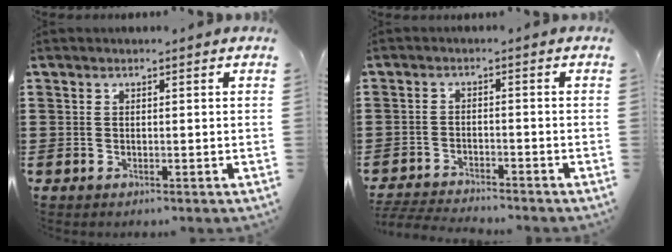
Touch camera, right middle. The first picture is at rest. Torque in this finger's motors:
{"motor_torque": [0.36, -0.07, 0.08, 0.03]}